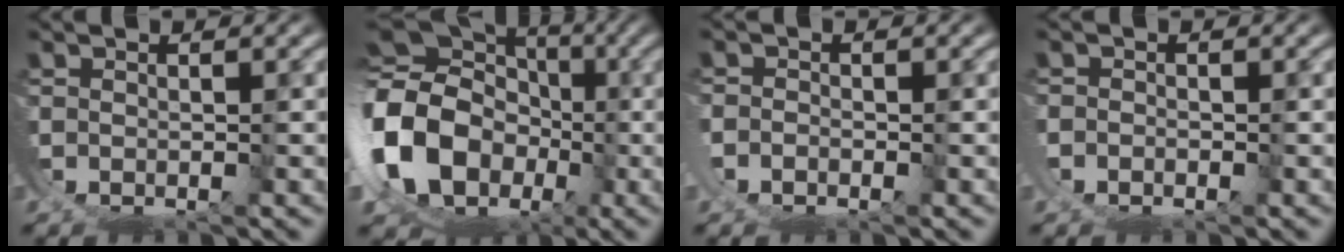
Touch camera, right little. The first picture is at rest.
{"total": 11.8, "force": [0.5, 10.3, 5.8], "torque": [-0.163, -0.031, 0.014]}
{"total": 2.1, "force": [-1.3, 1.7, -0.1], "torque": [-0.004, -0.013, -0.021]}
{"total": 1.4, "force": [-0.8, 1.1, -0.3], "torque": [0.002, -0.010, -0.013]}